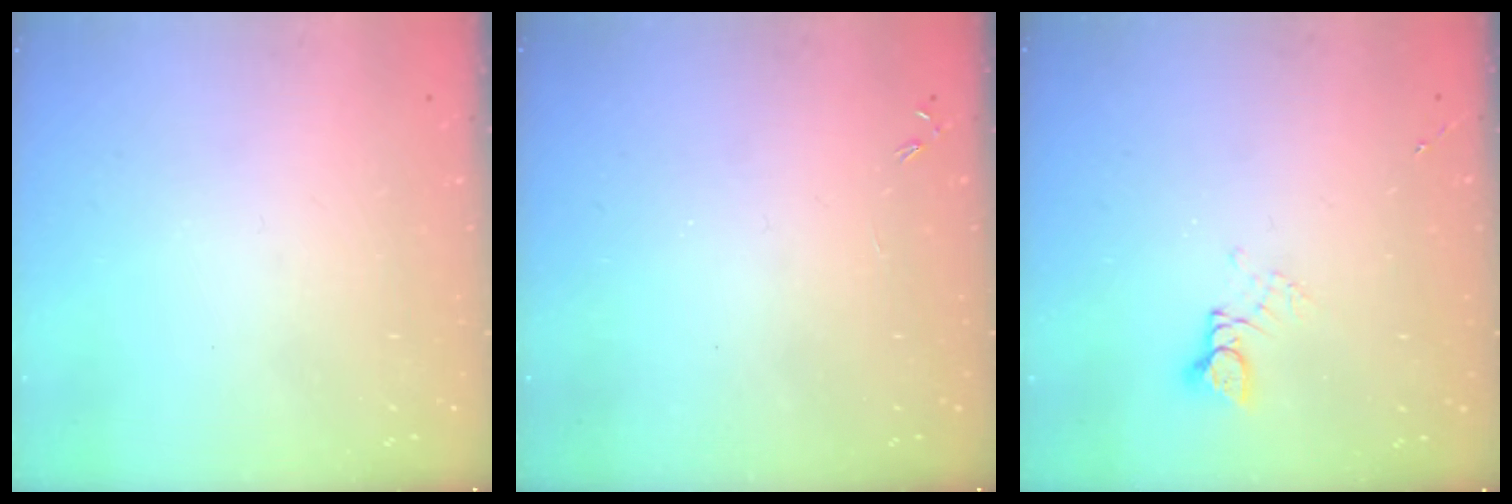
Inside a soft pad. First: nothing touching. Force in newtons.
{"total": 0.0}
{"total": 2.6, "press": 2.6, "slide": 0.1}